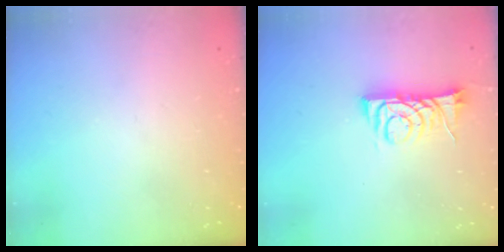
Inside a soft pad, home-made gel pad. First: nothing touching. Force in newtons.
{"total": 9.2, "press": 9.1, "slide": 0.5}